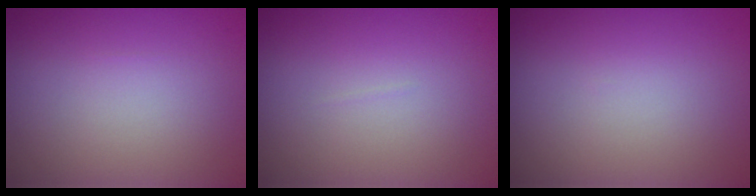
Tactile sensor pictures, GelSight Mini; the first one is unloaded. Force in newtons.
{"total": 0.0}
{"total": 0.0}